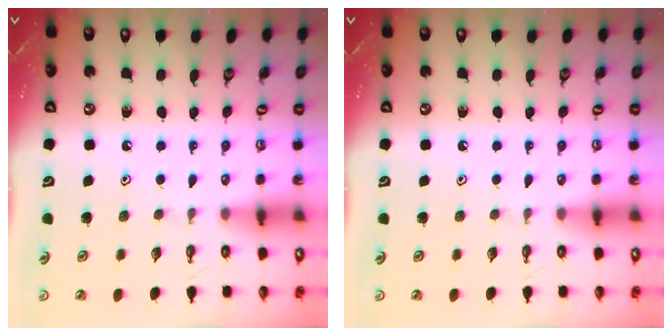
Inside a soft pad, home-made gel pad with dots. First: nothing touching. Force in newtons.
{"total": 0.0}